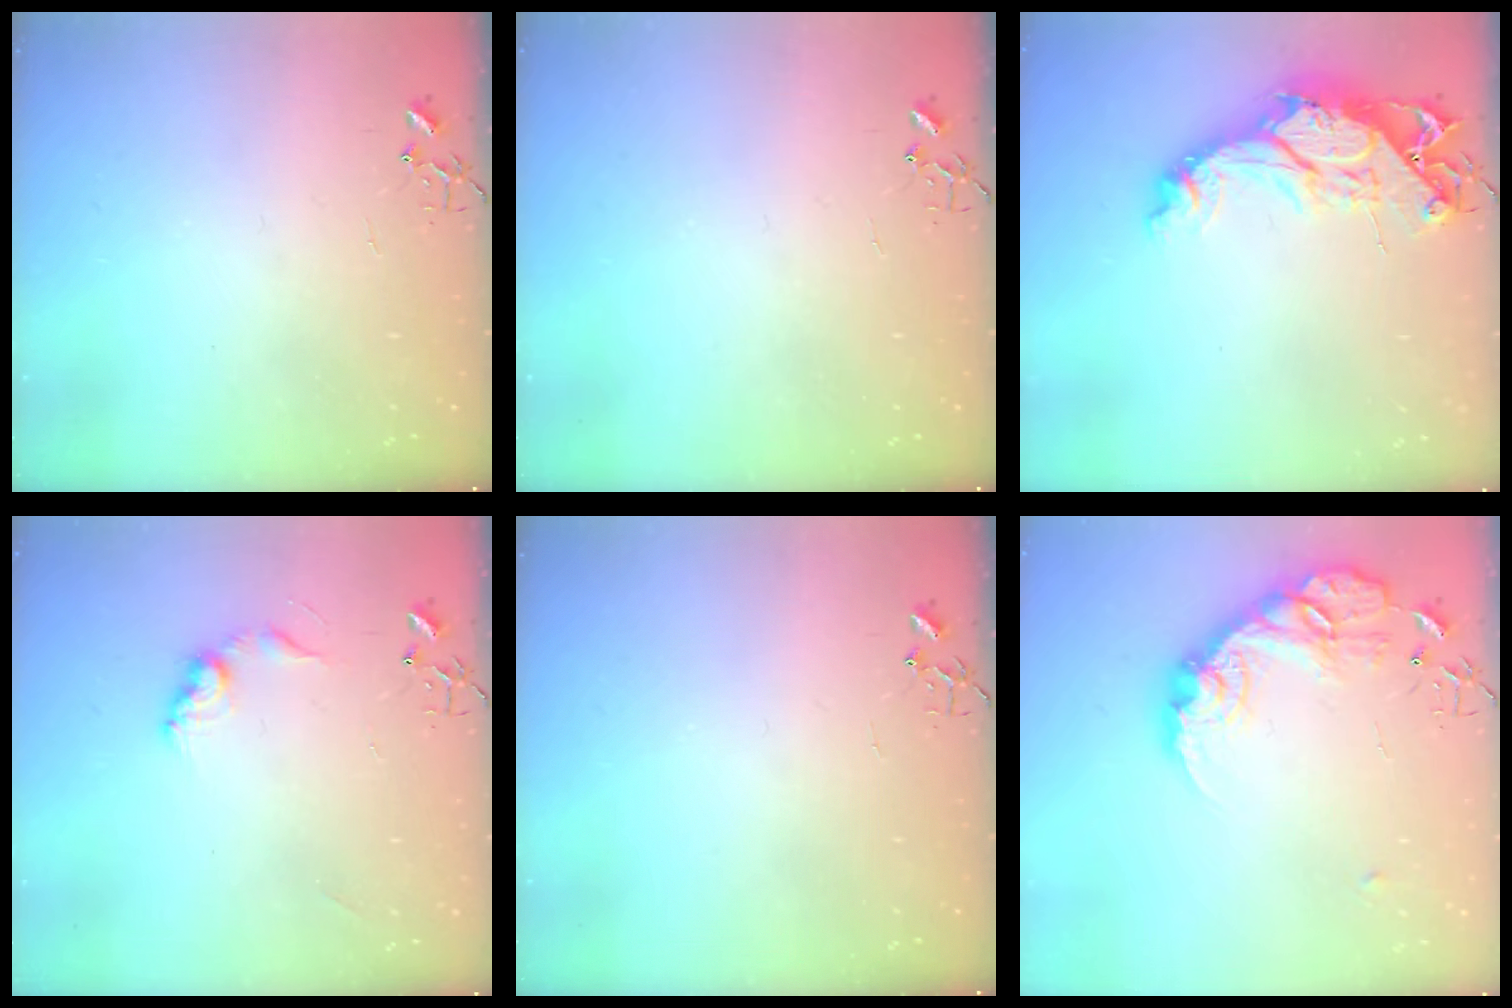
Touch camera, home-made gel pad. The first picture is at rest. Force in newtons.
{"total": 0.0}
{"total": 15.7, "press": 15.7, "slide": 1.2}
{"total": 9.2, "press": 9.2, "slide": 0.5}
{"total": 0.0}
{"total": 18.5, "press": 18.4, "slide": 1.4}